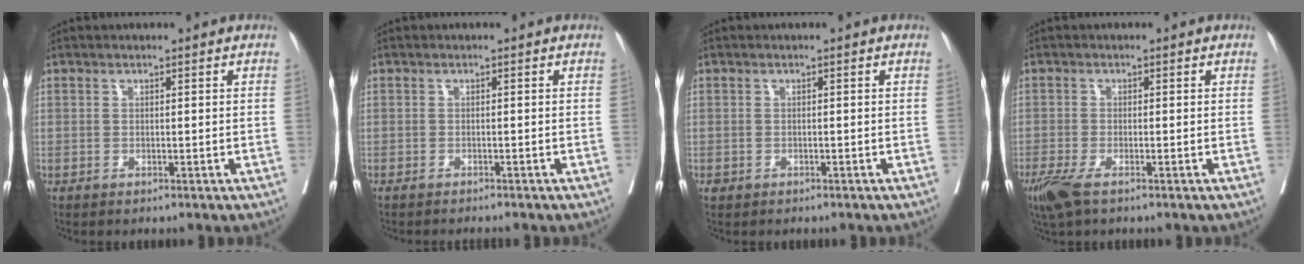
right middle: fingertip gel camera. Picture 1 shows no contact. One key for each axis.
{"total": 4.0, "fx": -3.6, "fy": 0.3, "fz": 1.6, "tx": -0.018, "ty": -0.005, "tz": -0.049}
{"total": 0.7, "fx": -0.5, "fy": 0.5, "fz": 0.2, "tx": -0.008, "ty": 0.002, "tz": -0.006}
{"total": 4.0, "fx": -2.6, "fy": 0.9, "fz": 2.9, "tx": -0.061, "ty": -0.012, "tz": -0.049}